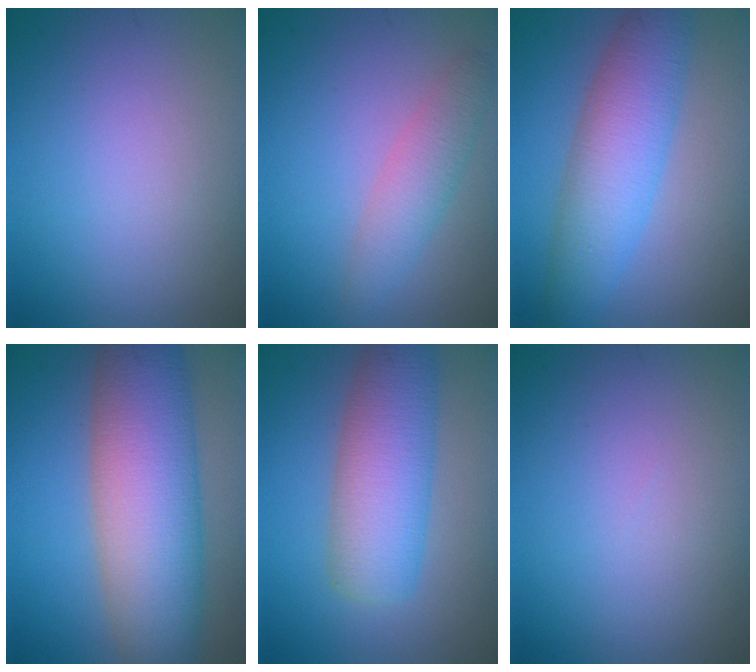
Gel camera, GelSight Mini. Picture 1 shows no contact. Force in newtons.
{"total": 2.7, "press": 2.7, "slide": 0.1}
{"total": 6.7, "press": 6.7, "slide": 0.1}
{"total": 10.8, "press": 10.8, "slide": 0.7}
{"total": 6.9, "press": 6.9, "slide": 0.2}
{"total": 0.0}